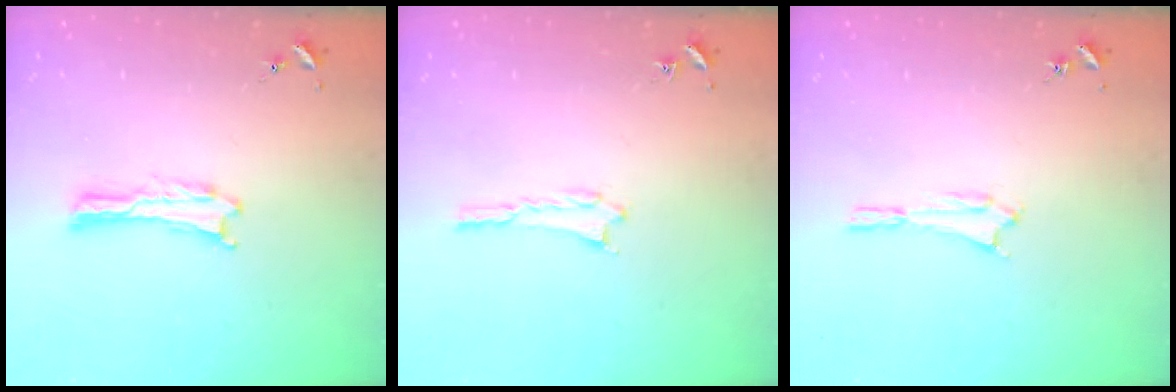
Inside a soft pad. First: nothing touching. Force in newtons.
{"total": 1.4, "press": 1.4, "slide": 0.2}
{"total": 1.6, "press": 1.6, "slide": 0.1}